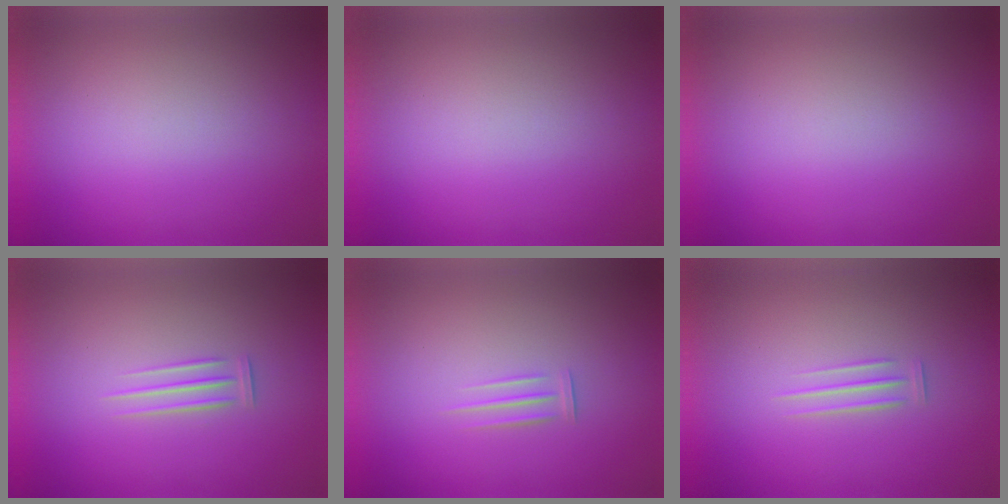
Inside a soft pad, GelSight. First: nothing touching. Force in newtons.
{"total": 0.0}
{"total": 0.0}
{"total": 1.3}
{"total": 1.9}
{"total": 1.9}